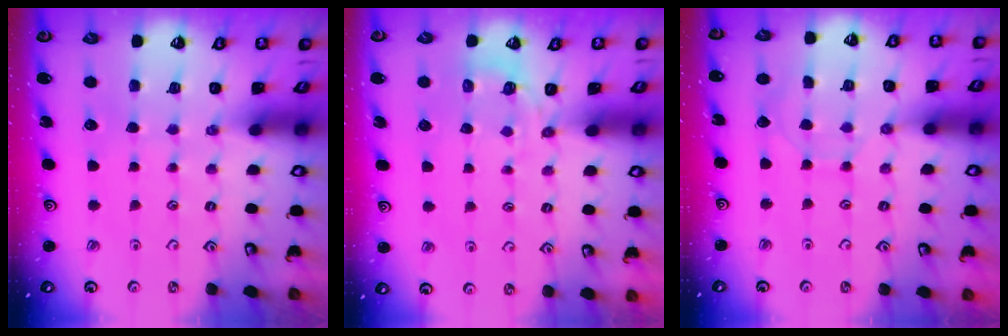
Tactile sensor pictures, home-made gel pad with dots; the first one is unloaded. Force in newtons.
{"total": 2.8, "press": 2.2, "slide": 1.8}
{"total": 5.6, "press": 5.5, "slide": 0.6}